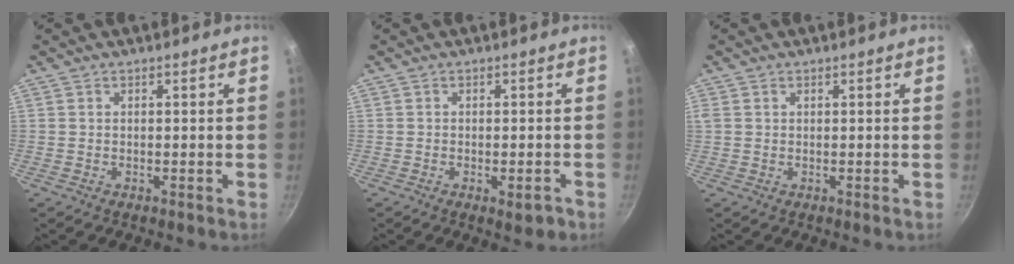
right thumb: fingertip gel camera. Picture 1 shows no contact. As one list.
[{"total": 2.6, "force": [-1.2, 0.9, 2.1], "torque": [-0.024, 0.006, -0.012]}, {"total": 1.1, "force": [0.3, 0.9, 0.5], "torque": [-0.016, 0.006, 0.008]}]